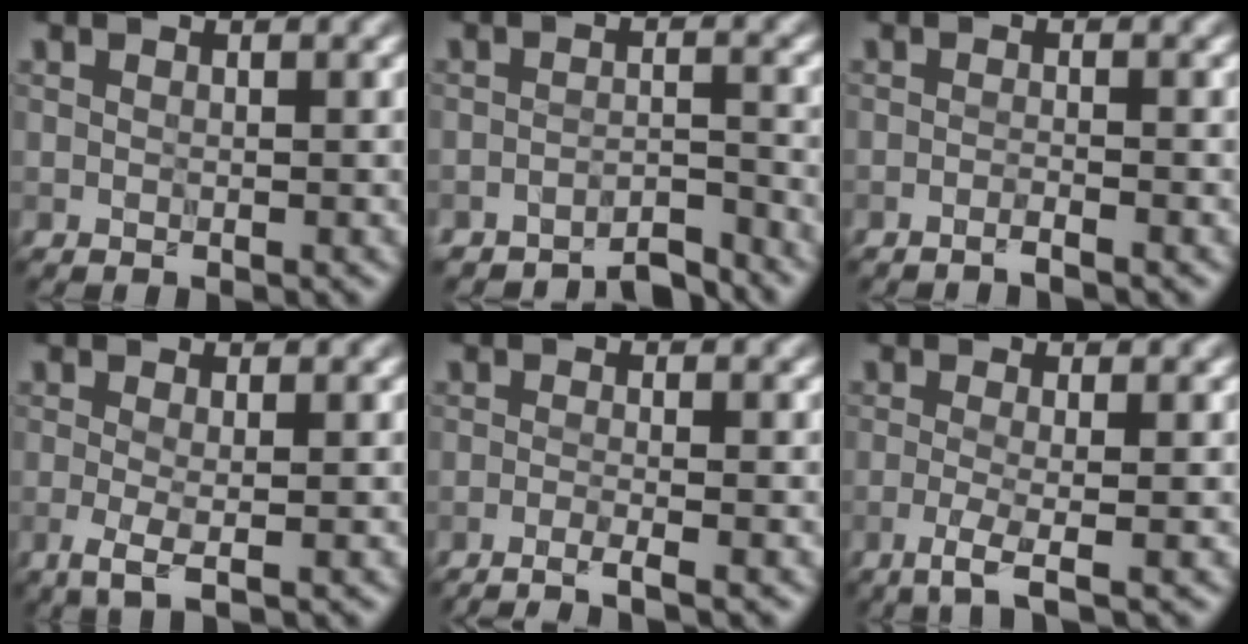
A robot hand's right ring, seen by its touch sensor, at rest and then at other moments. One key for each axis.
{"total": 3.5, "fx": -3.4, "fy": 0.4, "fz": 0.7, "tx": -0.009, "ty": 0.005, "tz": -0.059}
{"total": 1.1, "fx": -0.9, "fy": 0.1, "fz": 0.6, "tx": -0.008, "ty": 0.002, "tz": -0.023}
{"total": 2.3, "fx": -0.6, "fy": 0.7, "fz": 2.2, "tx": -0.044, "ty": -0.003, "tz": -0.015}
{"total": 2.9, "fx": -2.1, "fy": 0.4, "fz": 2.0, "tx": -0.031, "ty": 0.007, "tz": -0.049}
{"total": 2.9, "fx": -1.3, "fy": 0.6, "fz": 2.5, "tx": -0.043, "ty": 0.002, "tz": -0.038}